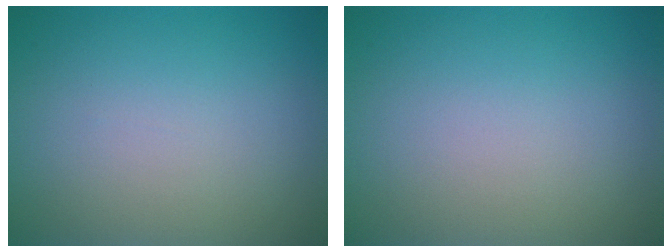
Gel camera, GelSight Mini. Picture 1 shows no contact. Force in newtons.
{"total": 0.0}